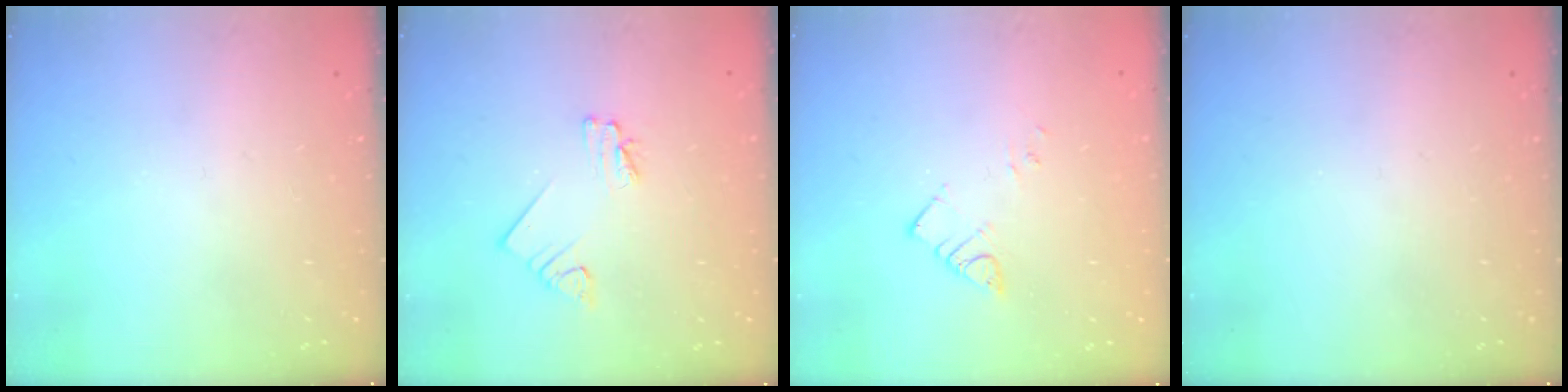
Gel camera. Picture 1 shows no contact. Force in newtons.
{"total": 2.5, "press": 2.5, "slide": 0.2}
{"total": 3.6, "press": 3.6, "slide": 0.2}
{"total": 0.0}